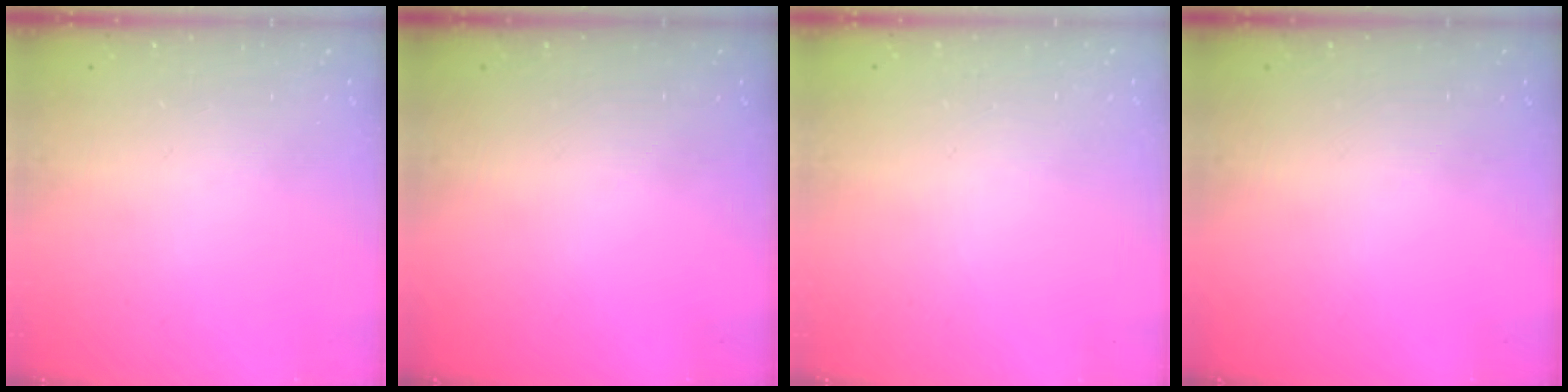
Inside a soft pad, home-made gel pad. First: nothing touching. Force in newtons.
{"total": 0.0}
{"total": 2.6, "press": 2.6, "slide": 0.2}
{"total": 0.0}